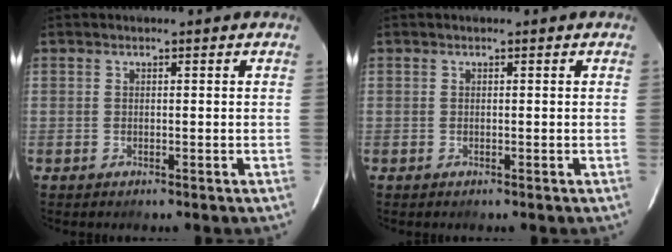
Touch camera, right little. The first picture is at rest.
{"total": 0.0}